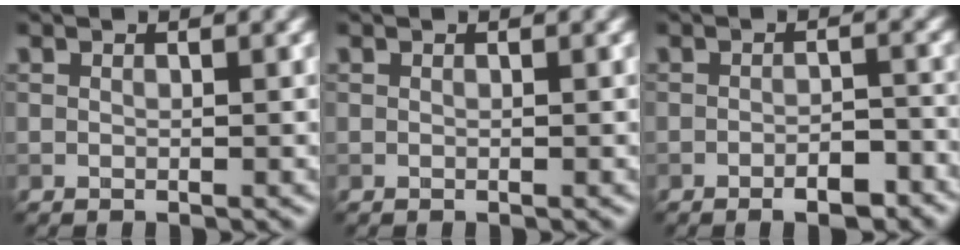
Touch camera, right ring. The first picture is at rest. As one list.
[{"total": 0.0}, {"total": 3.1, "force": [-2.0, 0.9, 2.2], "torque": [-0.032, 0.002, -0.029]}]